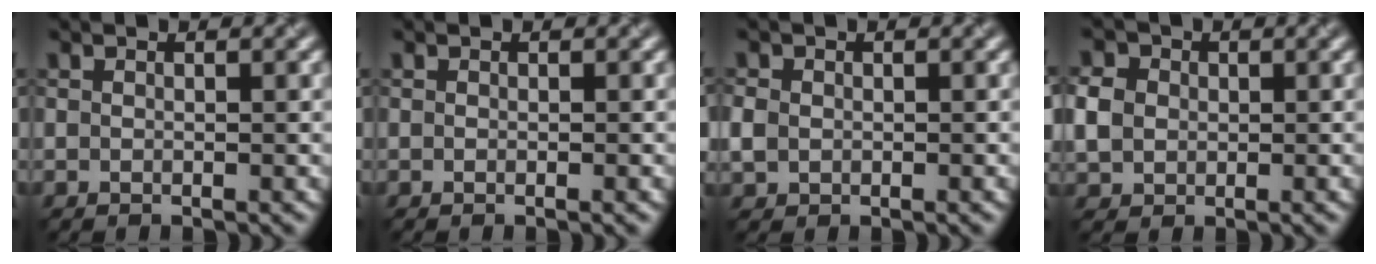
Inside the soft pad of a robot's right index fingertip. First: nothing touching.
{"total": 0.7, "force": [-0.2, 0.2, 0.6], "torque": [-0.002, -0.001, -0.006]}
{"total": 1.2, "force": [-0.4, 1.1, 0.4], "torque": [-0.006, 0.009, 0.002]}
{"total": 2.4, "force": [-0.2, 2.2, 1.0], "torque": [-0.022, 0.012, 0.002]}